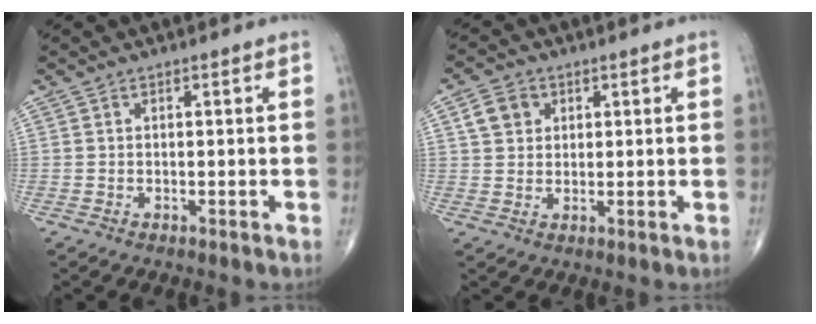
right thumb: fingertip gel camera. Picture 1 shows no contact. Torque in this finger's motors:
{"motor_torque": [0.02, 1.10, 0.23, -0.03, 0.01]}